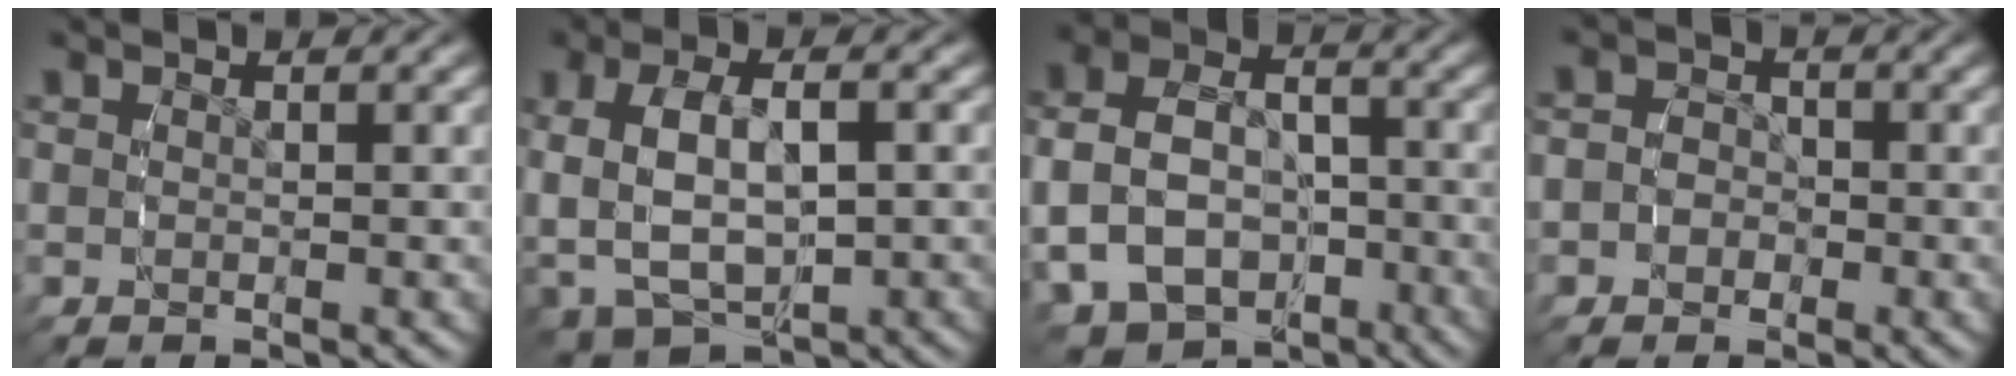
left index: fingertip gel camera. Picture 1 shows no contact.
{"total": 8.8, "force": [-0.7, 6.5, 5.9], "torque": [-0.140, -0.029, 0.003]}
{"total": 11.8, "force": [-4.5, 9.6, 5.2], "torque": [-0.116, -0.058, -0.065]}
{"total": 3.0, "force": [-1.2, 2.7, 0.6], "torque": [-0.014, -0.013, -0.024]}